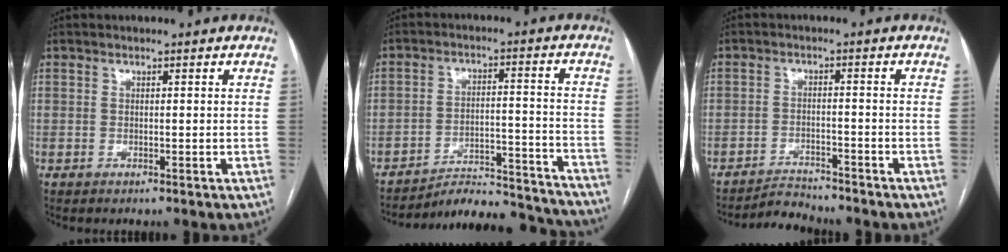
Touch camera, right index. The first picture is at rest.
{"total": 20.4, "force": [-19.8, 2.1, 4.4], "torque": [-0.048, 0.010, -0.268]}
{"total": 4.4, "force": [-4.4, 0.0, 0.0], "torque": [-0.002, -0.014, -0.074]}